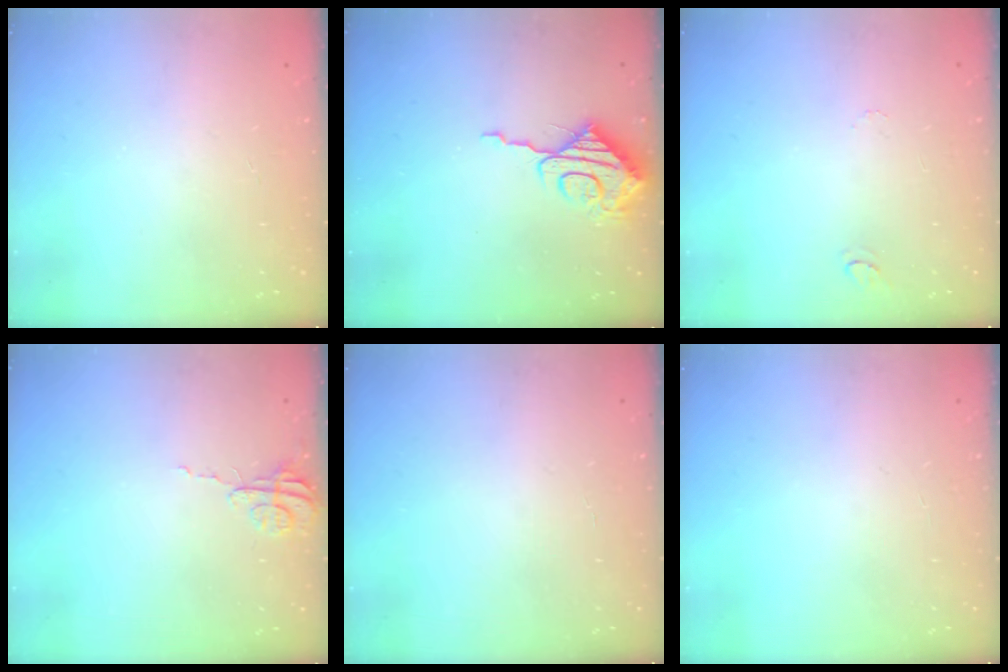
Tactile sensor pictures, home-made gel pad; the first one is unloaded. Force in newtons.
{"total": 9.7, "press": 9.7, "slide": 0.2}
{"total": 4.5, "press": 4.5, "slide": 0.4}
{"total": 3.7, "press": 3.7, "slide": 0.3}
{"total": 1.7, "press": 1.7, "slide": 0.1}
{"total": 2.4, "press": 2.4, "slide": 0.2}